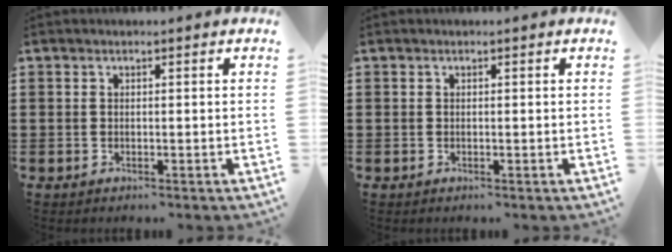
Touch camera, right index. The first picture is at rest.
{"total": 0.0}